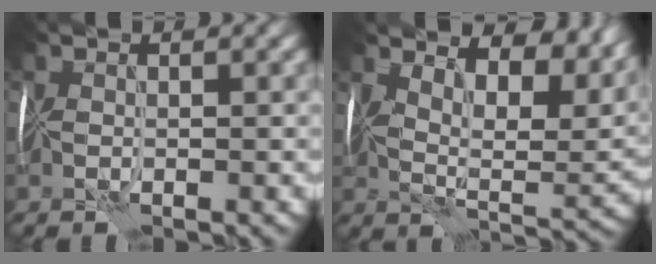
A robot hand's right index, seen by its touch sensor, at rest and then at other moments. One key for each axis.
{"total": 11.0, "fx": 7.6, "fy": 3.7, "fz": 7.0, "tx": -0.126, "ty": 0.005, "tz": 0.119}